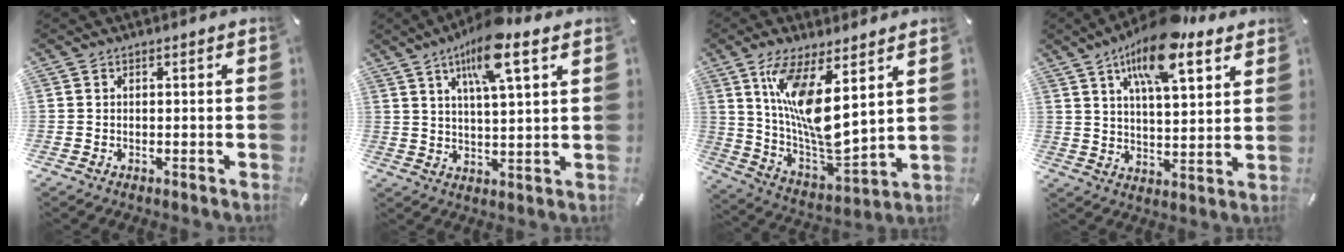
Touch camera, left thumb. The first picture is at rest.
{"total": 12.0, "force": [7.3, 2.7, 9.1], "torque": [-0.158, -0.017, 0.123]}
{"total": 14.8, "force": [7.3, 4.6, 12.1], "torque": [-0.251, -0.058, 0.123]}
{"total": 15.8, "force": [10.3, 5.7, 10.5], "torque": [-0.170, -0.039, 0.171]}